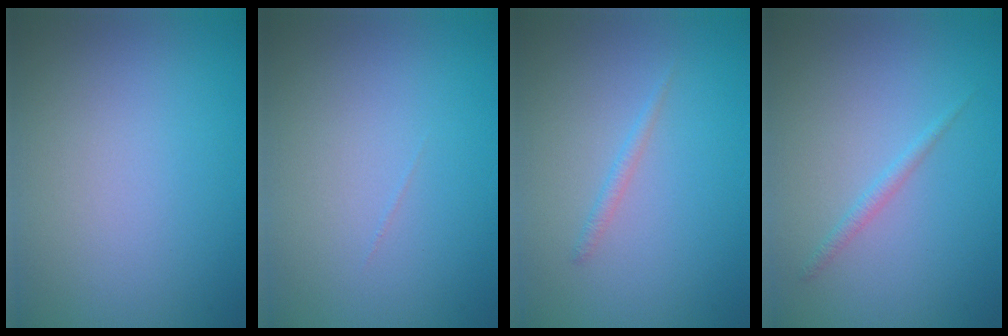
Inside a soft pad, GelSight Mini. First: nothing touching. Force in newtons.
{"total": 0.0}
{"total": 0.8, "press": 0.8, "slide": 0.0}
{"total": 1.0, "press": 1.0, "slide": 0.1}